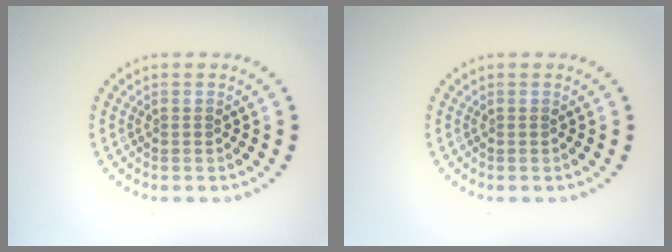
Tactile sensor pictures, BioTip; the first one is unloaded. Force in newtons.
{"total": 0.0}